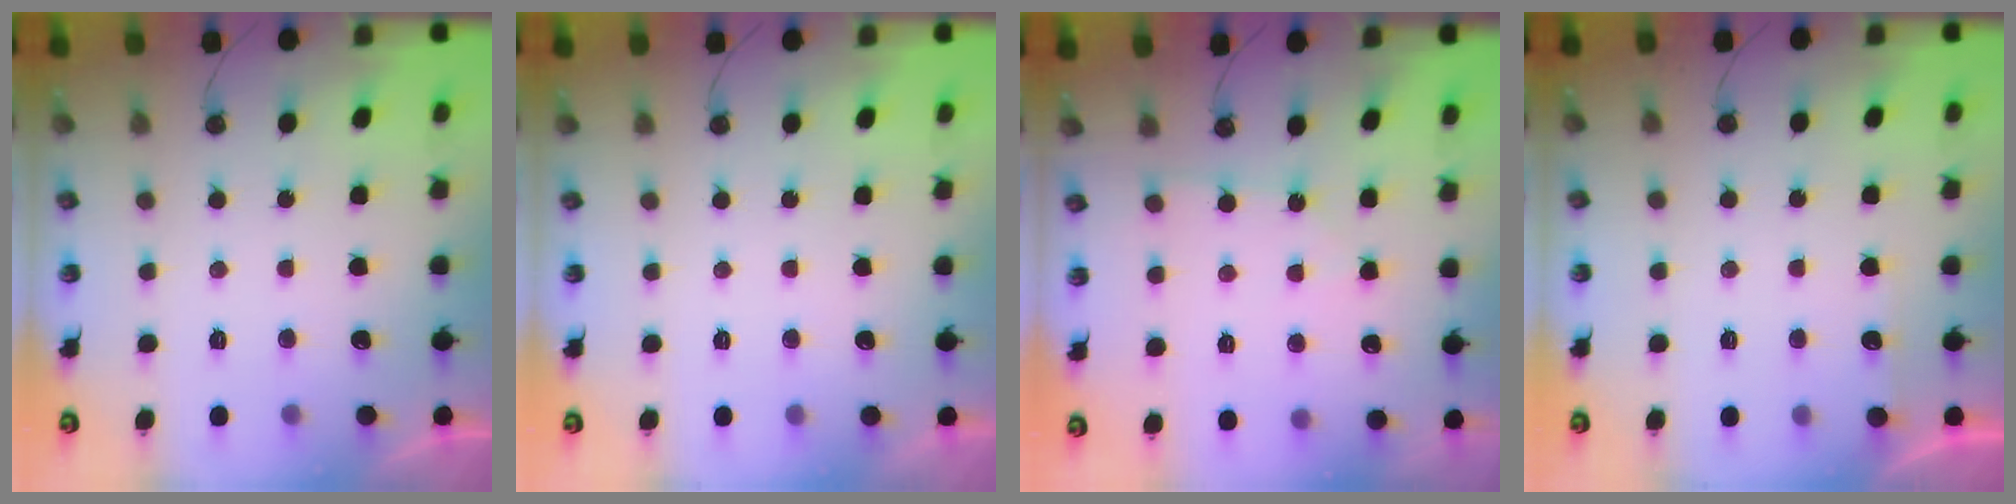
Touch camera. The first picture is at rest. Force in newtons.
{"total": 0.0}
{"total": 4.1, "press": 4.1, "slide": 0.5}
{"total": 2.7, "press": 2.7, "slide": 0.4}